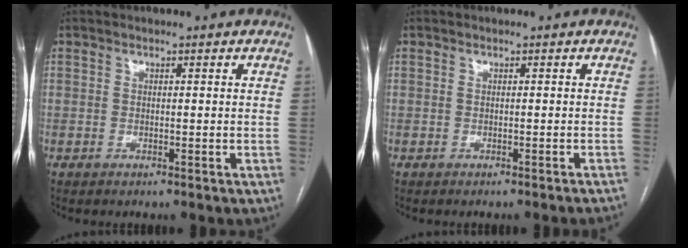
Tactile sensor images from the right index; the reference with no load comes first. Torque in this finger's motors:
{"motor_torque": [0.21, -0.31, 0.00, 0.02]}